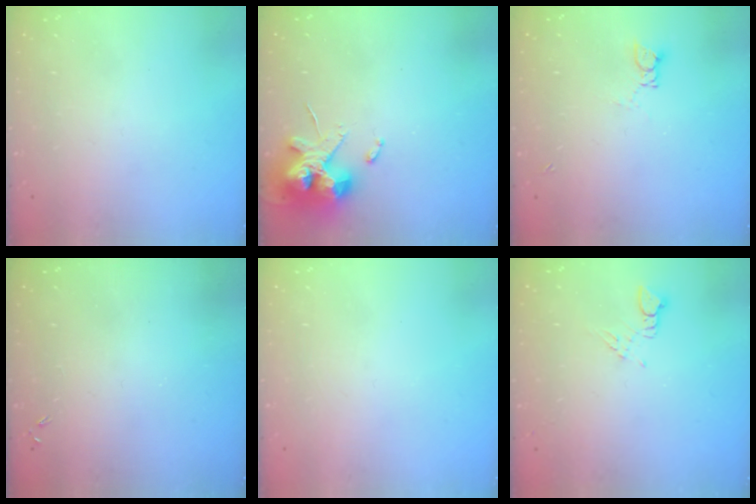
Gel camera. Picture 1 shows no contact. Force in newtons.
{"total": 13.6, "press": 13.4, "slide": 2.1}
{"total": 3.1, "press": 3.1, "slide": 0.3}
{"total": 0.0}
{"total": 0.0}
{"total": 4.8, "press": 4.8, "slide": 0.6}